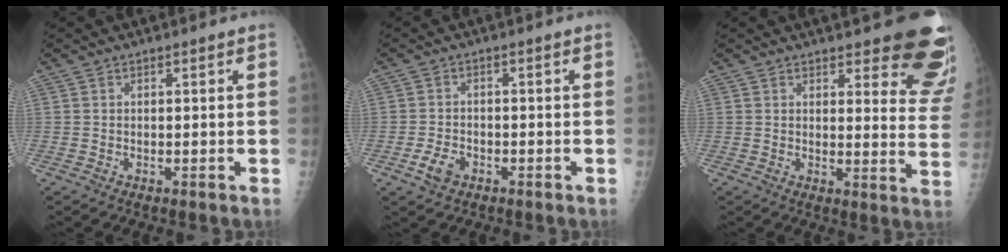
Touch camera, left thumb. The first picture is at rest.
{"total": 3.6, "force": [-1.7, 2.5, 2.0], "torque": [-0.036, 0.005, -0.030]}
{"total": 14.3, "force": [10.9, 4.3, 8.1], "torque": [-0.050, -0.077, 0.109]}